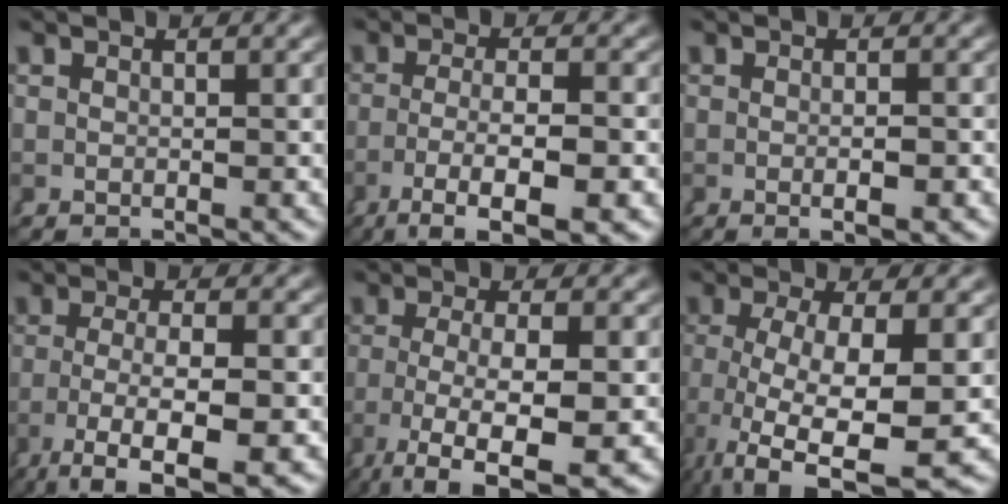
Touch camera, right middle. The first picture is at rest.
{"total": 7.2, "force": [-4.8, 1.4, 5.1], "torque": [-0.099, -0.033, -0.055]}
{"total": 1.8, "force": [-1.1, 0.0, 1.5], "torque": [-0.027, -0.002, -0.016]}
{"total": 8.4, "force": [-5.9, 2.0, 5.6], "torque": [-0.117, -0.042, -0.068]}
{"total": 8.7, "force": [-5.8, 3.0, 5.9], "torque": [-0.132, -0.049, -0.066]}
{"total": 8.2, "force": [-2.9, 3.5, 6.8], "torque": [-0.157, -0.055, -0.011]}